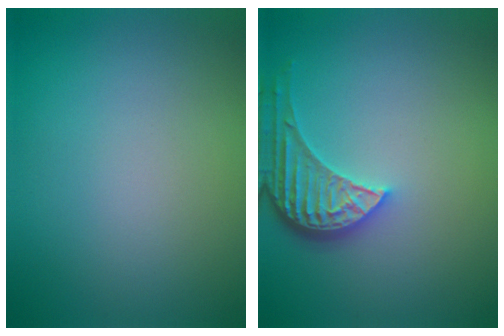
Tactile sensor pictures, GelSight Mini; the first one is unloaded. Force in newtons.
{"total": 4.3, "press": 3.5, "slide": 2.6}